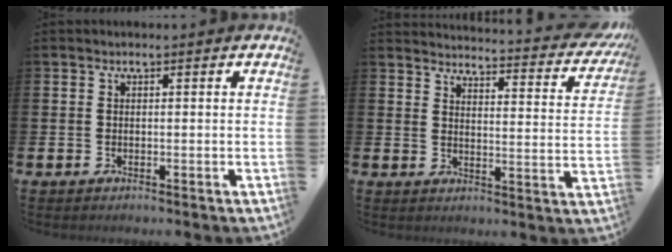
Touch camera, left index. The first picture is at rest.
{"total": 3.8, "force": [3.6, 0.3, 1.0], "torque": [-0.020, -0.042, 0.052]}